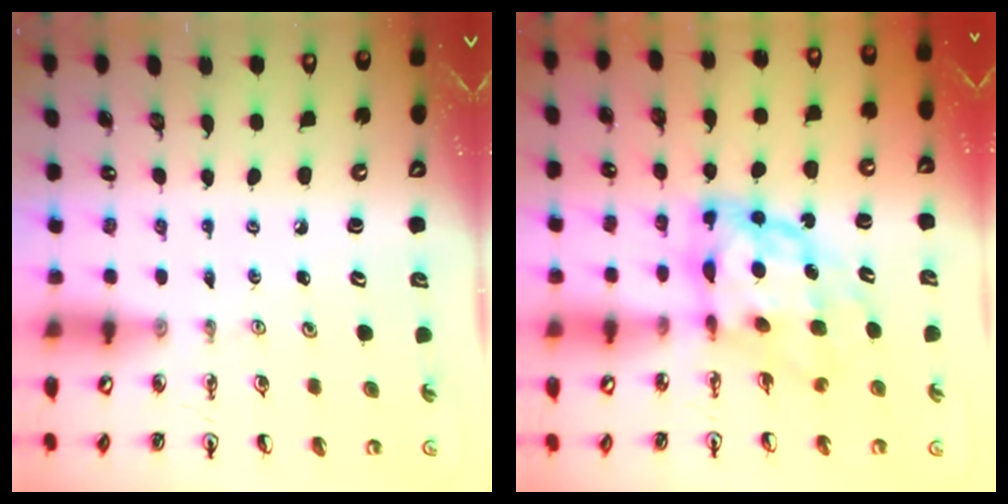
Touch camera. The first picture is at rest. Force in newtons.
{"total": 9.8, "press": 9.8, "slide": 0.9}